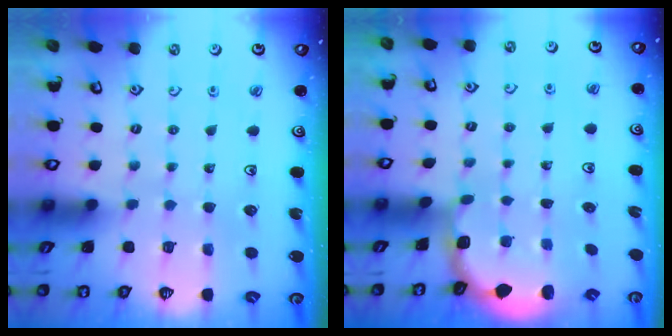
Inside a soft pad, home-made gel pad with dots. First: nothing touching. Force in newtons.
{"total": 1.8, "press": 1.6, "slide": 0.7}